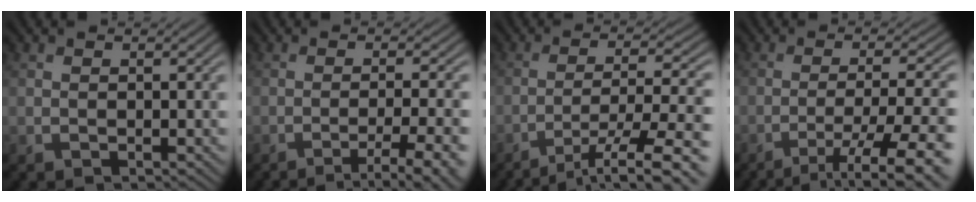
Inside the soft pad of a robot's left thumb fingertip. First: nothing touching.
{"total": 7.7, "force": [-4.7, 1.2, 6.0], "torque": [-0.086, 0.005, -0.063]}
{"total": 11.7, "force": [-7.9, 2.2, 8.4], "torque": [-0.139, 0.001, -0.107]}
{"total": 11.1, "force": [-6.7, 2.0, 8.5], "torque": [-0.136, 0.000, -0.085]}